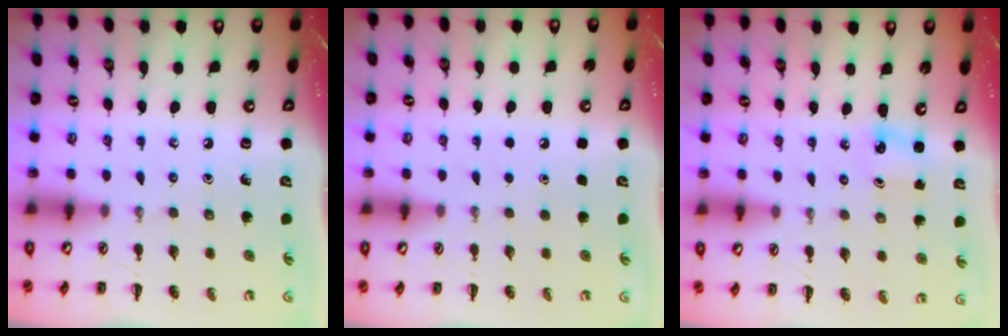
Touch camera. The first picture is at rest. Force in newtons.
{"total": 1.7, "press": 1.7, "slide": 0.1}
{"total": 1.5, "press": 1.5, "slide": 0.3}